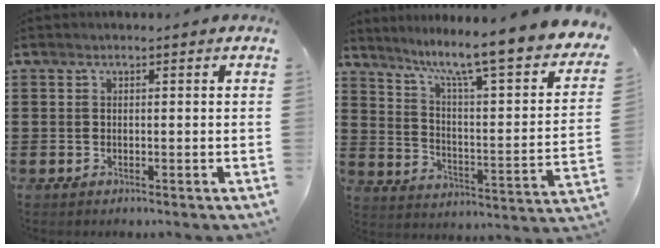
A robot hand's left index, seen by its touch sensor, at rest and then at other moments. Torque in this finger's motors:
{"motor_torque": [2.15, 0.01, 0.83, 0.21]}